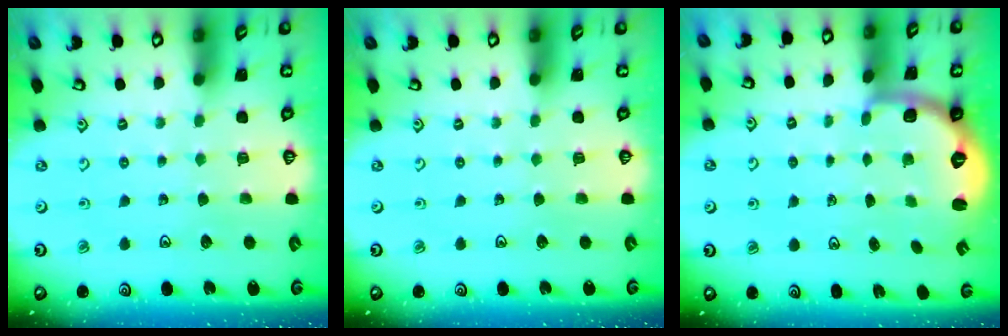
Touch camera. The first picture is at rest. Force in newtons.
{"total": 0.0}
{"total": 2.6, "press": 1.6, "slide": 2.1}